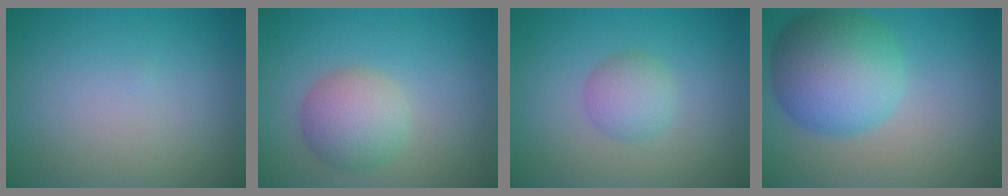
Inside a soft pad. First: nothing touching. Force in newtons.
{"total": 4.1, "press": 4.1, "slide": 0.1}
{"total": 2.4, "press": 2.4, "slide": 0.1}
{"total": 8.9, "press": 8.9, "slide": 0.2}